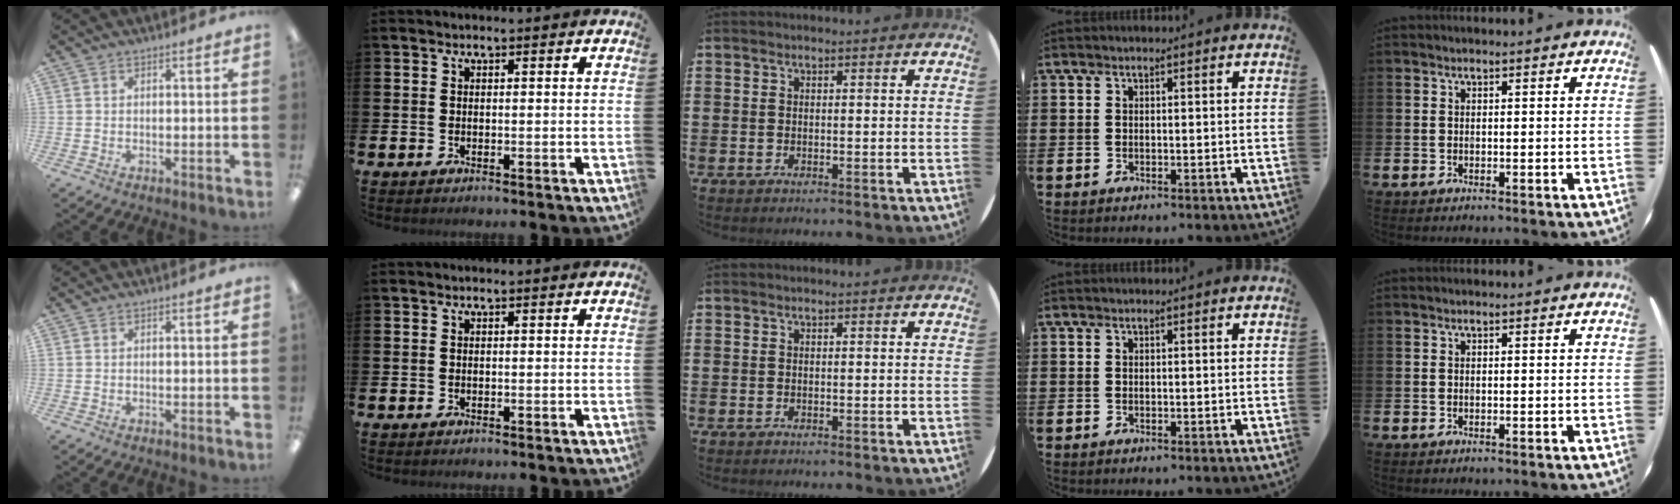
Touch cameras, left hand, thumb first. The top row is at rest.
{}